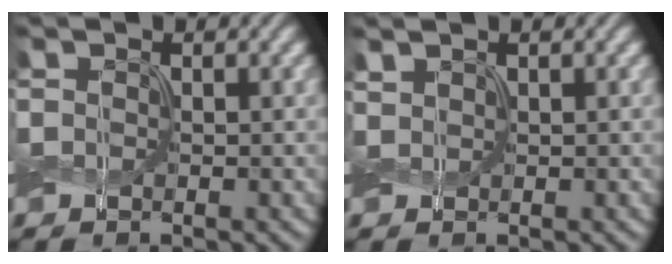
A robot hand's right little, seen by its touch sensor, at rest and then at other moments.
{"total": 0.7, "force": [0.6, 0.2, 0.2], "torque": [-0.006, 0.002, 0.014]}